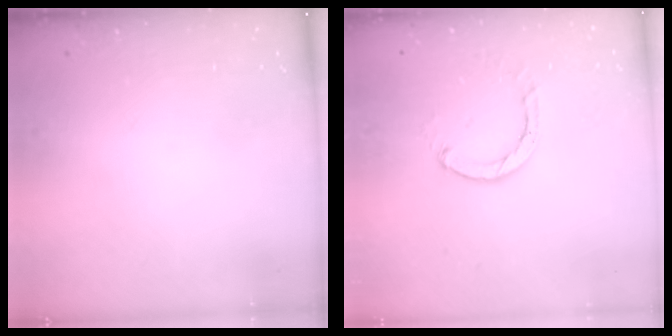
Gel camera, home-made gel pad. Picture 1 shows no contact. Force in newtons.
{"total": 3.0, "press": 3.0, "slide": 0.4}